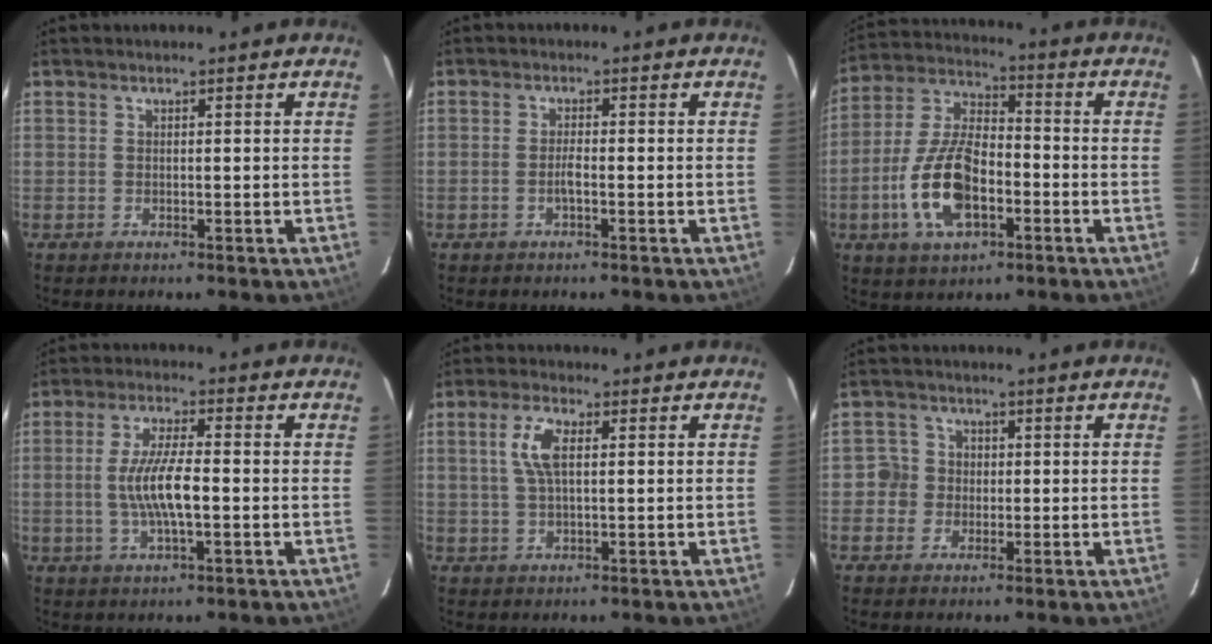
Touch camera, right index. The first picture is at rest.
{"total": 1.7, "force": [-0.7, 0.2, 1.5], "torque": [-0.029, 0.001, -0.015]}
{"total": 14.5, "force": [-4.9, 7.1, 11.7], "torque": [-0.247, 0.008, -0.089]}
{"total": 6.7, "force": [-0.7, 1.6, 6.5], "torque": [-0.128, 0.000, -0.013]}
{"total": 5.5, "force": [1.3, 2.2, 4.9], "torque": [-0.099, 0.009, 0.027]}
{"total": 3.9, "force": [-0.6, 3.8, 0.3], "torque": [0.010, 0.014, -0.016]}